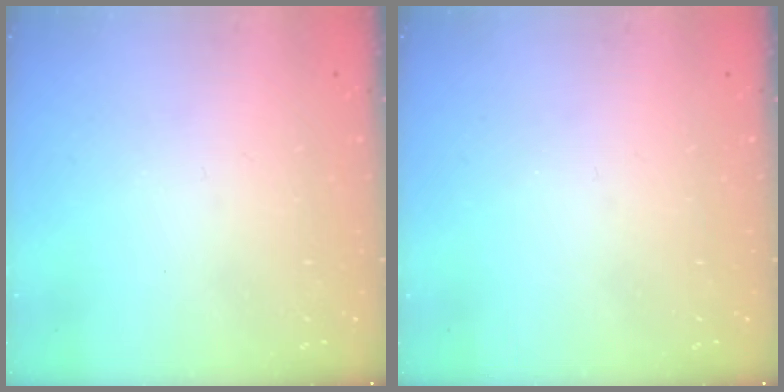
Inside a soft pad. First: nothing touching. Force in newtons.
{"total": 0.0}